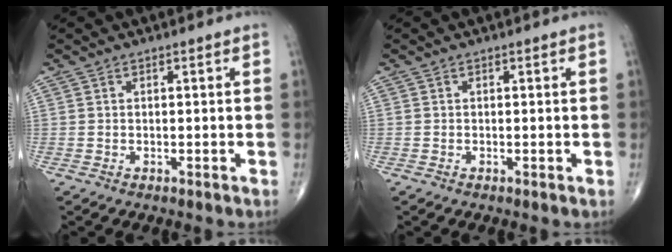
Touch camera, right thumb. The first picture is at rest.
{"total": 0.0}